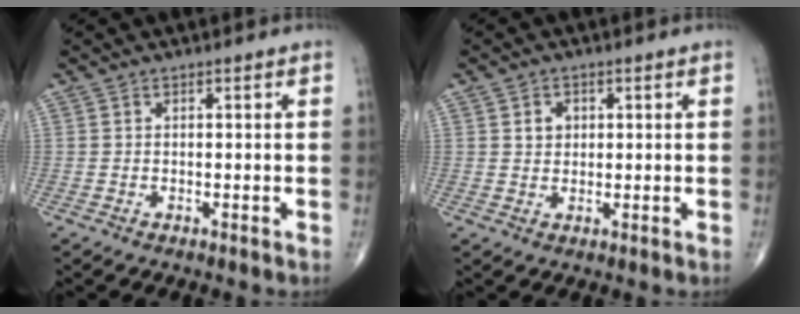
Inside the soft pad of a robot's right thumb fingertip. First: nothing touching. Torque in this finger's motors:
{"motor_torque": [-0.19, -0.18, 0.18, 0.11, 0.03]}